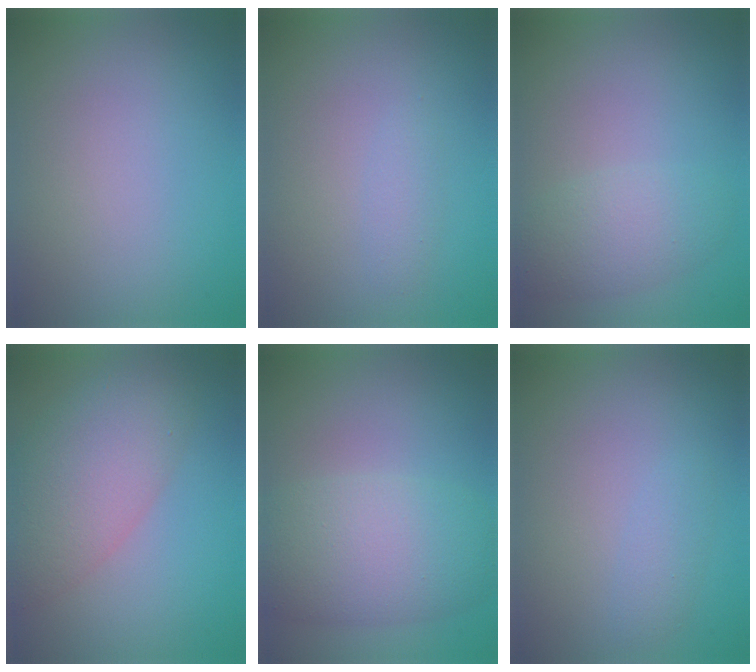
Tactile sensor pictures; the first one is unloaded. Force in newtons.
{"total": 1.1, "press": 1.0, "slide": 0.1}
{"total": 3.2, "press": 3.2, "slide": 0.1}
{"total": 7.2, "press": 7.2, "slide": 0.3}
{"total": 7.5, "press": 7.5, "slide": 0.4}
{"total": 1.3, "press": 1.3, "slide": 0.1}